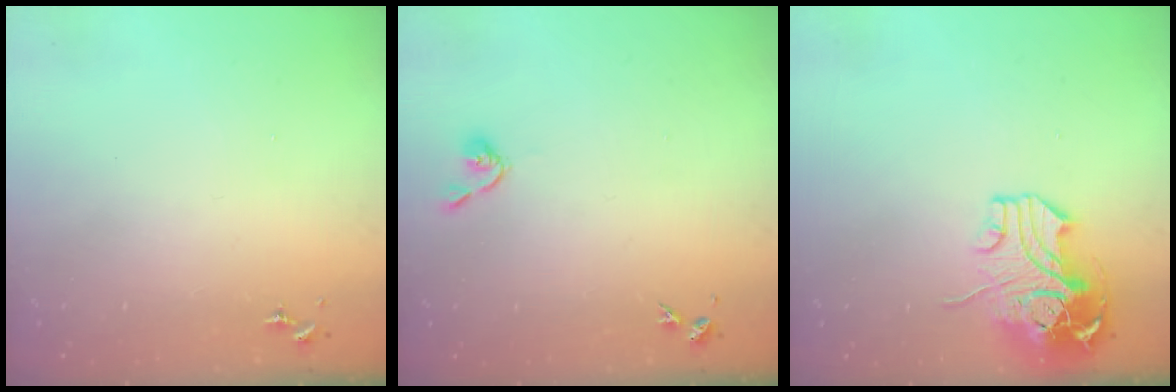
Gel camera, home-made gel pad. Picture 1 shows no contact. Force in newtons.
{"total": 3.7, "press": 3.6, "slide": 0.7}
{"total": 12.8, "press": 12.6, "slide": 2.3}